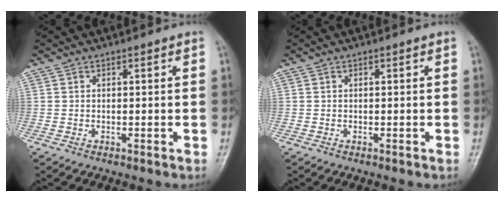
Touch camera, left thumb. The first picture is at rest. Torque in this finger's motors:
{"motor_torque": [-0.02, 0.02, 0.00, 0.00, 0.00]}